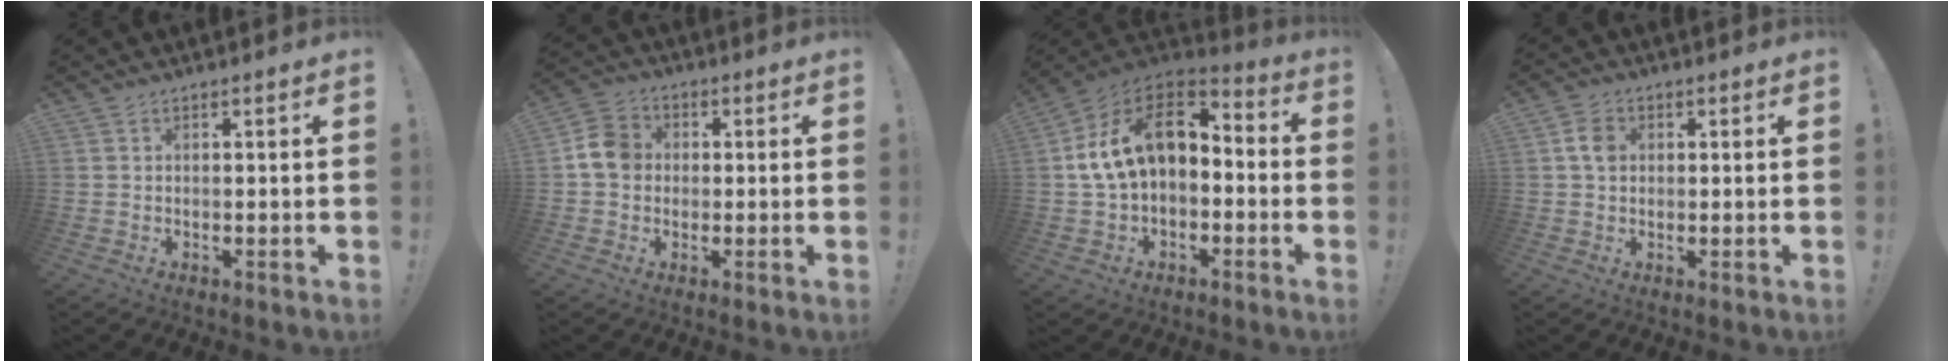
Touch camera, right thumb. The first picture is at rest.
{"total": 8.6, "force": [0.6, 7.3, 4.4], "torque": [-0.065, 0.016, 0.015]}
{"total": 17.4, "force": [3.6, 11.4, 12.7], "torque": [-0.217, 0.011, 0.072]}
{"total": 5.4, "force": [0.9, 4.1, 3.3], "torque": [-0.042, 0.004, 0.017]}